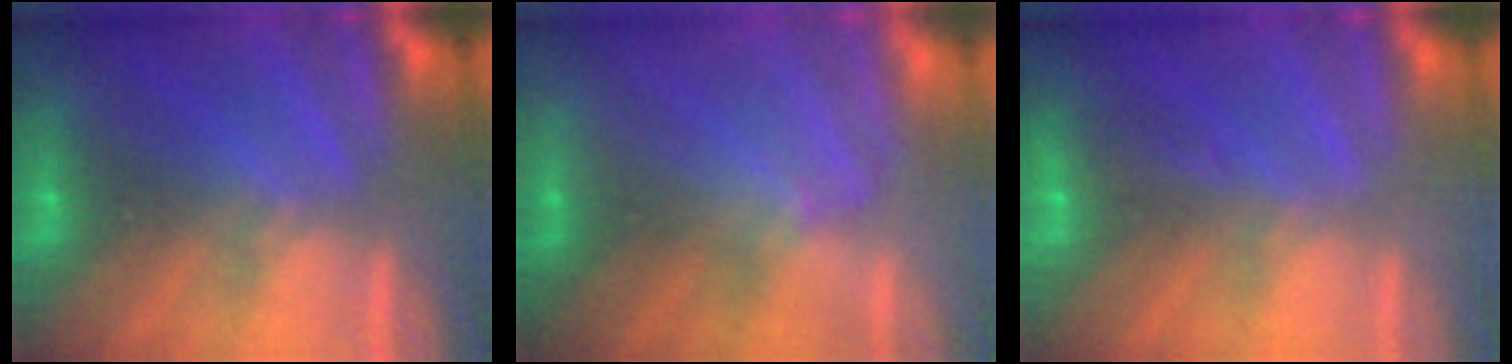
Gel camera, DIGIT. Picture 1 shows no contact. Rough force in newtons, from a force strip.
{"total": 1.3}
{"total": 3.1}